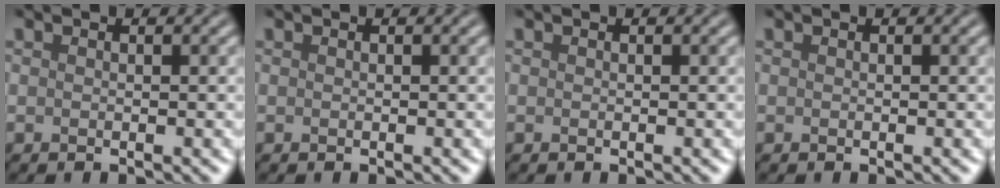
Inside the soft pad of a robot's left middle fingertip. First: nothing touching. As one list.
[{"total": 0.0}, {"total": 0.0}, {"total": 0.0}]